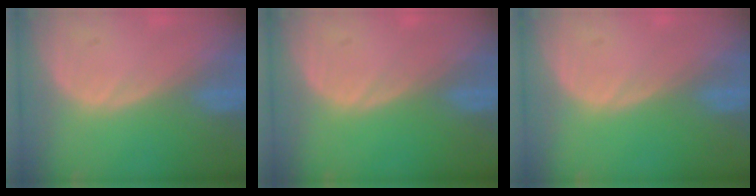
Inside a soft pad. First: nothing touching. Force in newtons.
{"total": 0.0}
{"total": 0.0}